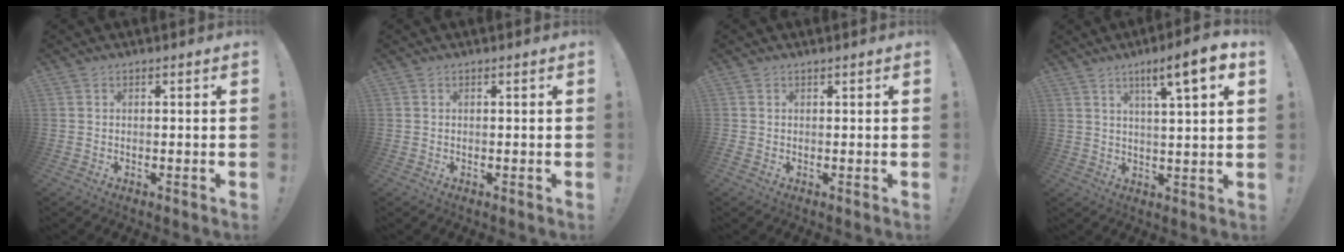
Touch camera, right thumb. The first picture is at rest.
{"total": 0.0}
{"total": 0.6, "force": [0.4, 0.4, 0.2], "torque": [-0.005, 0.001, 0.008]}
{"total": 9.7, "force": [4.9, 0.9, 8.3], "torque": [-0.116, -0.026, 0.071]}